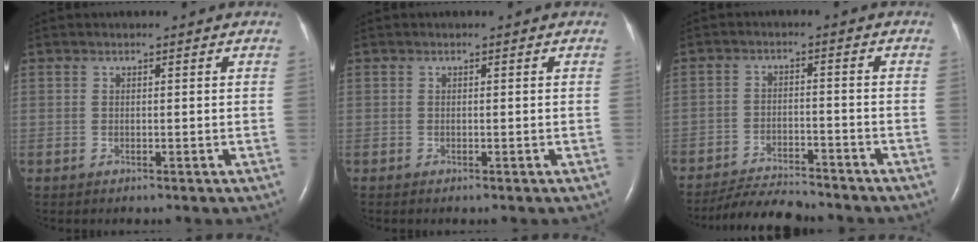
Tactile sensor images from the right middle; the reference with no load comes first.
{"total": 0.0}
{"total": 8.2, "force": [-7.9, 0.8, 2.1], "torque": [-0.032, -0.016, -0.133]}